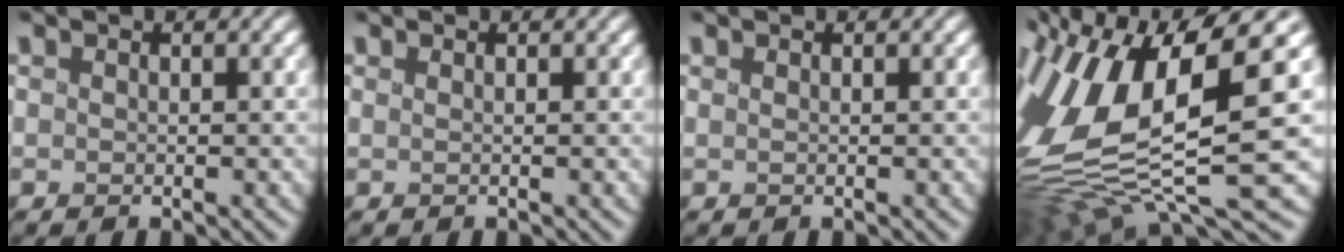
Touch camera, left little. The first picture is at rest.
{"total": 0.0}
{"total": 0.0}
{"total": 14.8, "force": [0.8, 5.7, 13.7], "torque": [-0.285, 0.001, 0.018]}